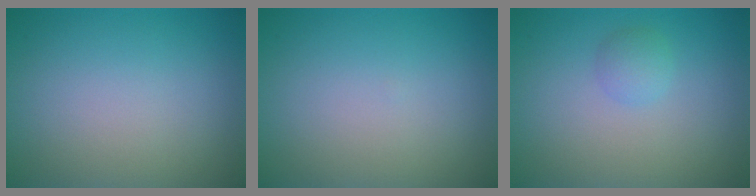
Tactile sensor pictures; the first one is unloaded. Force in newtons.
{"total": 0.0}
{"total": 1.3, "press": 1.3, "slide": 0.0}